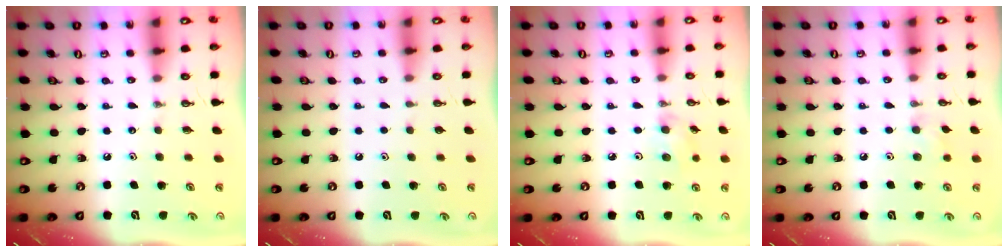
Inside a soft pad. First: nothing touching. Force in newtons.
{"total": 0.9, "press": 0.1, "slide": 0.9}
{"total": 5.6, "press": 5.3, "slide": 2.0}
{"total": 6.8, "press": 6.8, "slide": 1.0}